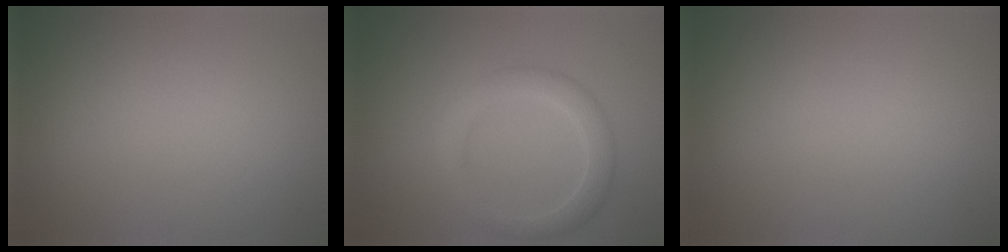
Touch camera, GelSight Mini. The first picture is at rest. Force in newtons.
{"total": 3.0, "press": 3.0, "slide": 0.0}
{"total": 0.0}